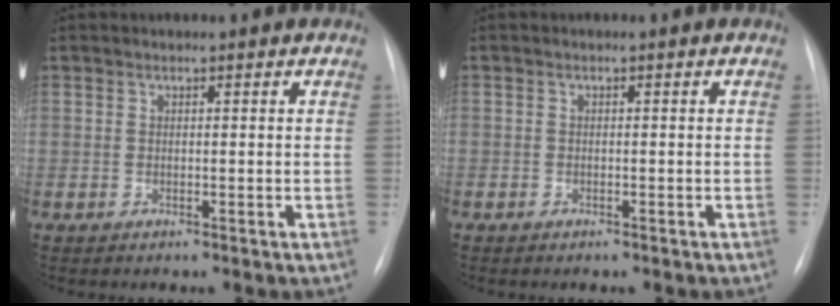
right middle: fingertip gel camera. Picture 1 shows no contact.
{"total": 0.5, "force": [-0.4, 0.3, 0.1], "torque": [-0.004, 0.002, -0.007]}